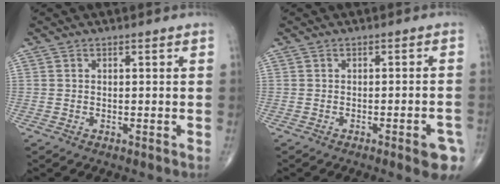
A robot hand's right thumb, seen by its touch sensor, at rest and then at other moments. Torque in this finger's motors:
{"motor_torque": [1.24, 1.32, 0.81, -0.04, 0.18]}